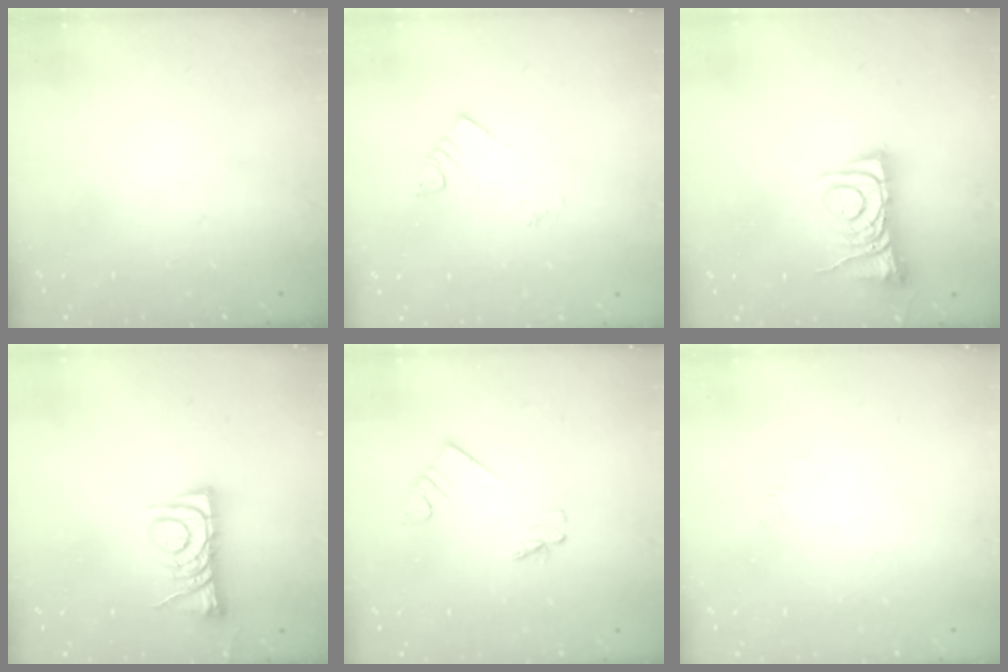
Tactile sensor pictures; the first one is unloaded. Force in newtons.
{"total": 3.7, "press": 3.6, "slide": 0.5}
{"total": 7.7, "press": 7.6, "slide": 0.8}
{"total": 7.6, "press": 7.6, "slide": 0.4}
{"total": 2.1, "press": 2.1, "slide": 0.0}
{"total": 1.6, "press": 1.5, "slide": 0.3}